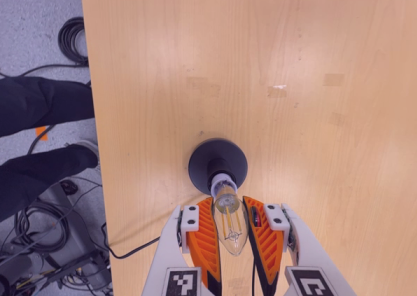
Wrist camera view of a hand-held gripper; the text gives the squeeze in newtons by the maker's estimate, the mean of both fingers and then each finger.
{"total": 19.9, "left": 21.8, "right": 17.9}